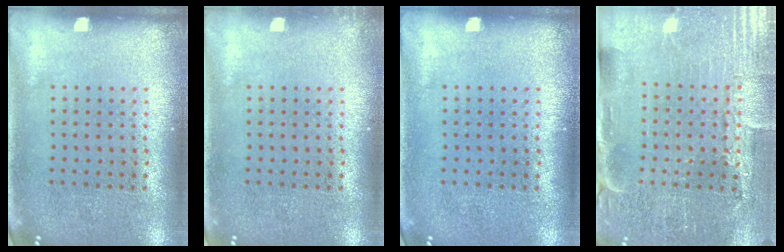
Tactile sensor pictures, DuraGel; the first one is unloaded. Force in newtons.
{"total": 0.5, "press": 0.5, "slide": 0.2}
{"total": 0.0}
{"total": 3.7, "press": 3.7, "slide": 0.6}